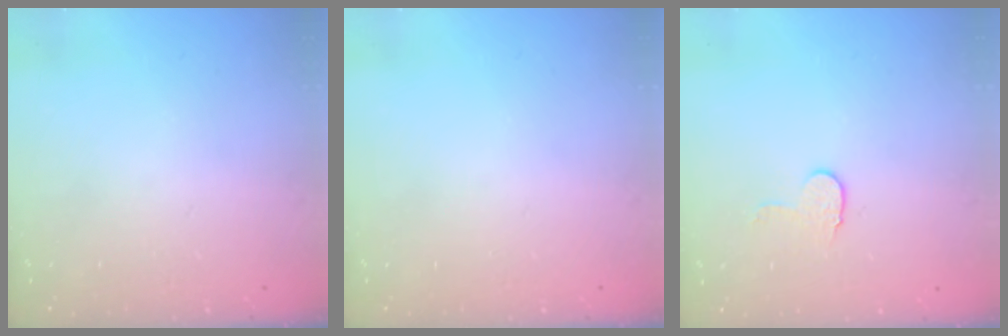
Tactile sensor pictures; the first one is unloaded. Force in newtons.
{"total": 0.0}
{"total": 6.4, "press": 6.4, "slide": 0.6}